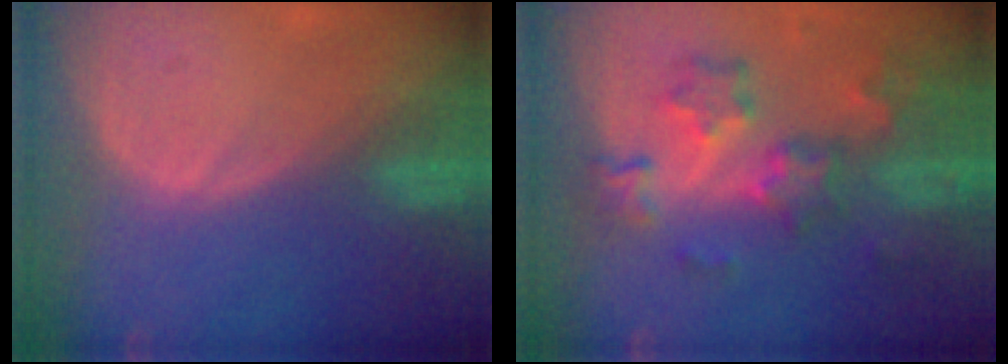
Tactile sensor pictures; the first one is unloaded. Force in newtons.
{"total": 9.2, "press": 8.1, "slide": 4.4}